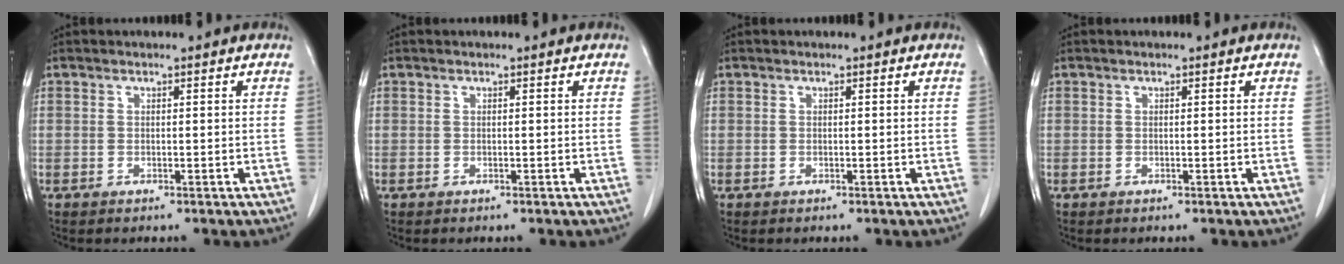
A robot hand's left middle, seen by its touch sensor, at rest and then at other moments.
{"total": 0.0}
{"total": 0.0}
{"total": 0.0}